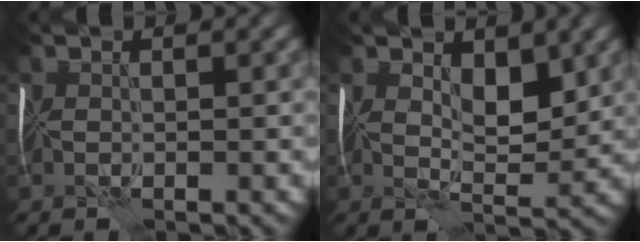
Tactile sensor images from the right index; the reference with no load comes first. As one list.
[{"total": 3.7, "force": [1.8, 1.7, 2.8], "torque": [-0.045, -0.008, 0.031]}]